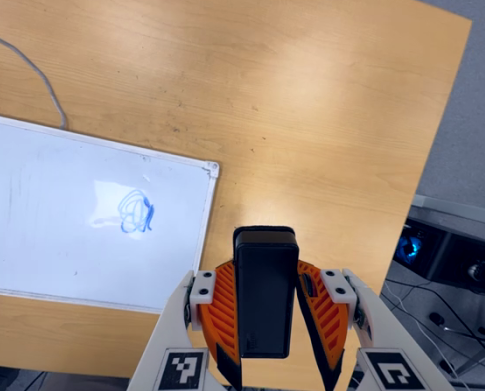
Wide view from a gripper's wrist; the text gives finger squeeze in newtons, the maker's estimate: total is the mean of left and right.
{"total": 4.0, "left": 3.1, "right": 4.9}